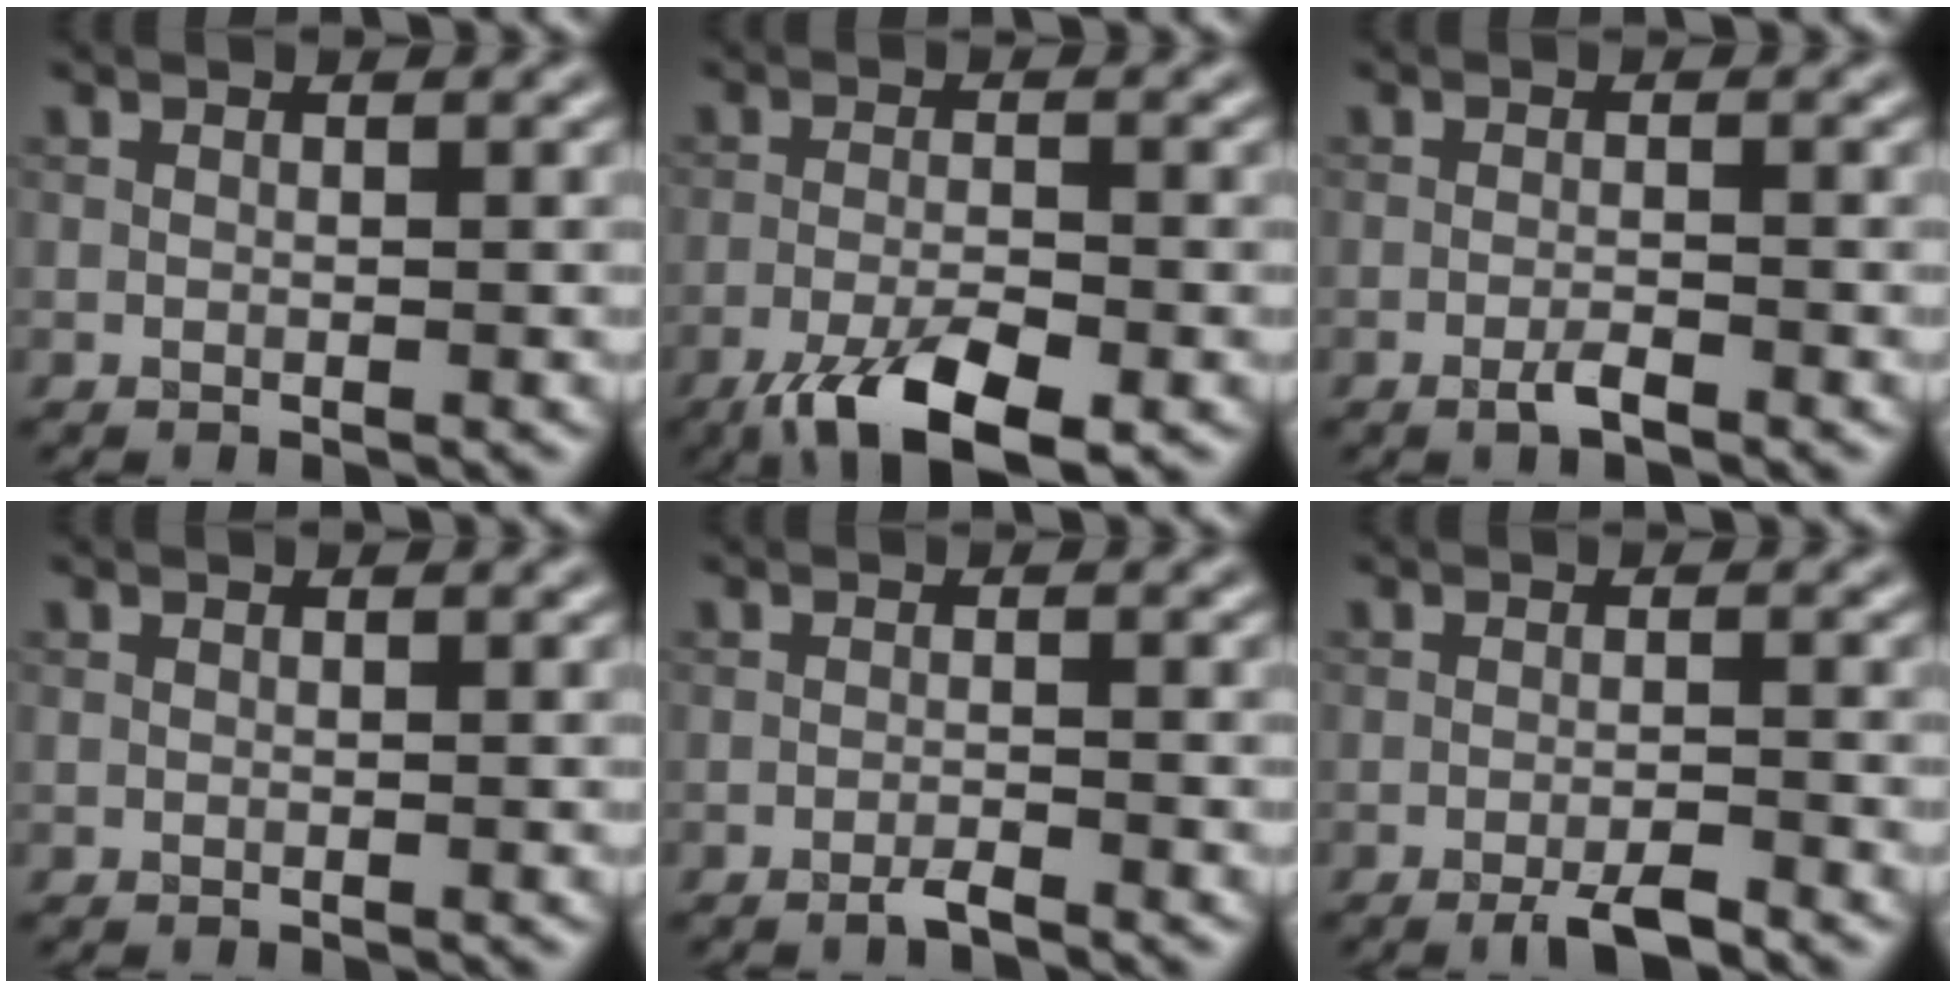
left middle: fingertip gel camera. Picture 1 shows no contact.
{"total": 6.7, "force": [-4.2, 1.8, 4.9], "torque": [-0.089, -0.008, -0.076]}
{"total": 1.5, "force": [-1.0, 0.2, 1.0], "torque": [-0.020, 0.001, -0.021]}
{"total": 0.0}
{"total": 1.3, "force": [-1.0, 0.1, 0.8], "torque": [-0.013, 0.001, -0.023]}
{"total": 2.8, "force": [-2.1, 0.3, 1.9], "torque": [-0.031, -0.002, -0.041]}